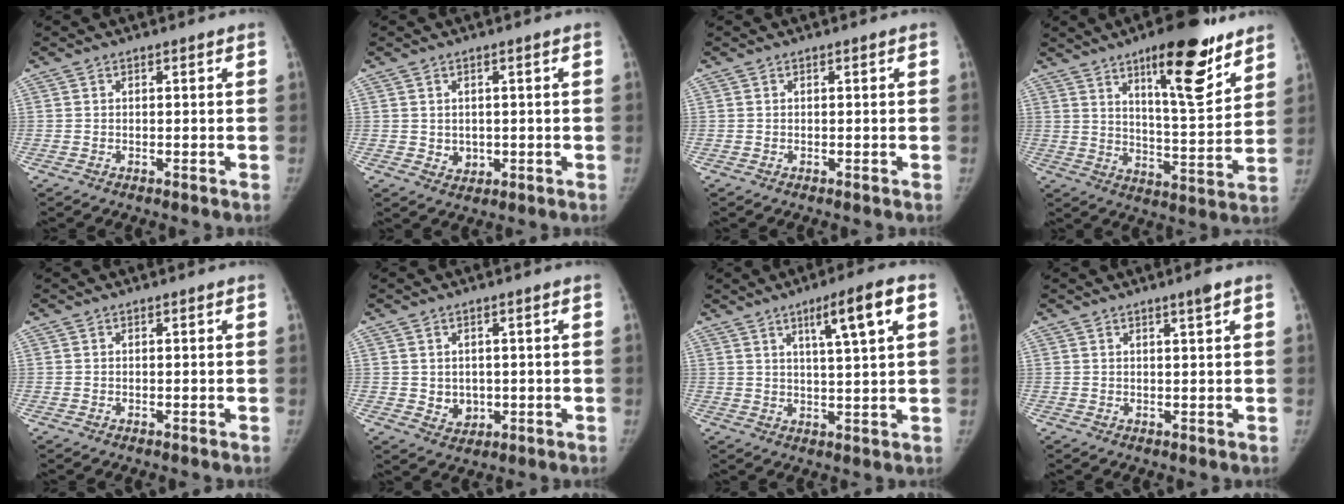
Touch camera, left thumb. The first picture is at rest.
{"total": 2.6, "force": [0.1, 2.2, 1.4], "torque": [-0.012, -0.004, 0.011]}
{"total": 0.0}
{"total": 17.9, "force": [11.1, 4.8, 13.2], "torque": [-0.159, -0.068, 0.172]}
{"total": 0.0}
{"total": 3.8, "force": [0.0, 3.2, 2.0], "torque": [-0.016, -0.004, 0.013]}
{"total": 9.2, "force": [4.0, 0.7, 8.2], "torque": [-0.130, -0.008, 0.062]}
{"total": 2.1, "force": [1.3, -0.2, 1.6], "torque": [-0.025, -0.009, 0.022]}